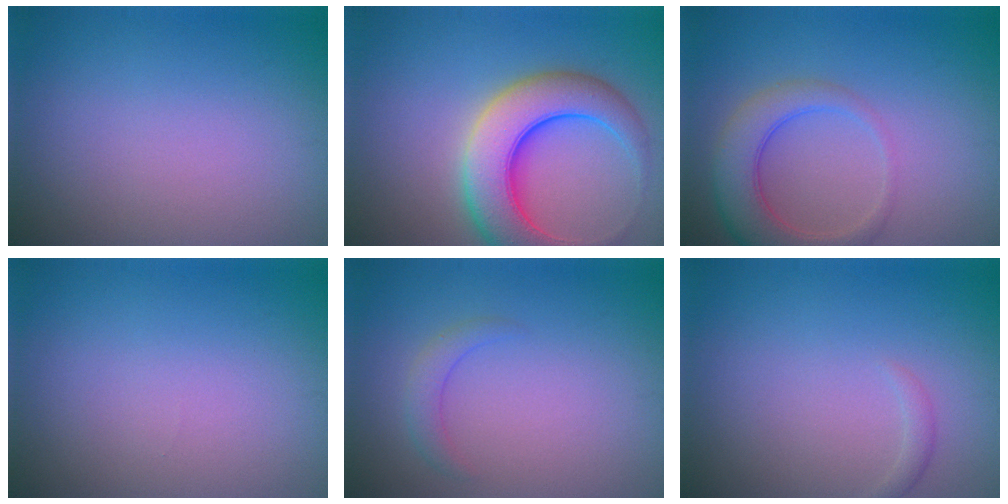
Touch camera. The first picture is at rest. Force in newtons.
{"total": 8.3, "press": 8.3, "slide": 0.3}
{"total": 5.0, "press": 4.9, "slide": 0.5}
{"total": 0.0}
{"total": 1.5, "press": 1.5, "slide": 0.1}
{"total": 0.7, "press": 0.7, "slide": 0.0}